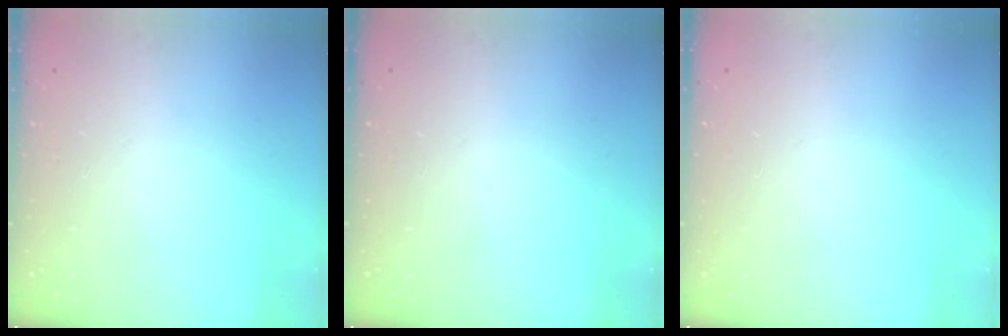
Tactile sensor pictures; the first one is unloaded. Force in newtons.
{"total": 0.0}
{"total": 0.0}